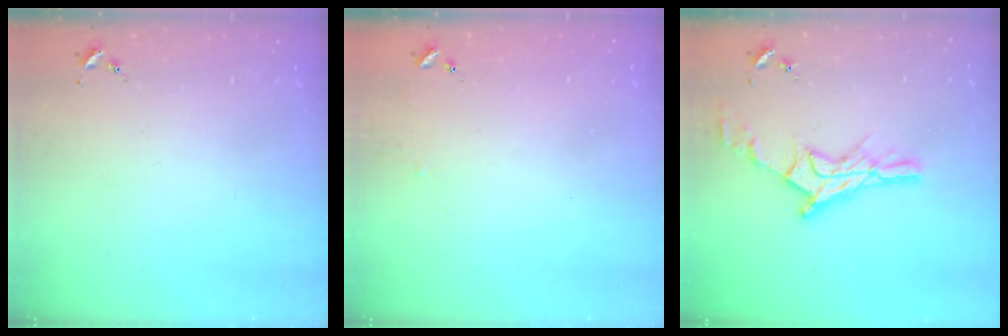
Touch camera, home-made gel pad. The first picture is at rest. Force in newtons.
{"total": 3.2, "press": 3.2, "slide": 0.3}
{"total": 14.2, "press": 14.2, "slide": 1.1}